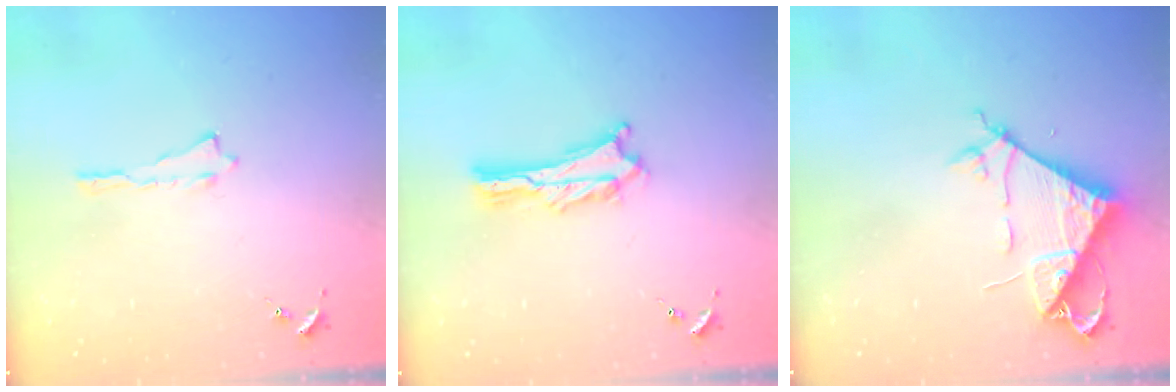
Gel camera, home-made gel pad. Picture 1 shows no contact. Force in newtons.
{"total": 2.7, "press": 2.7, "slide": 0.3}
{"total": 7.3, "press": 7.3, "slide": 0.8}